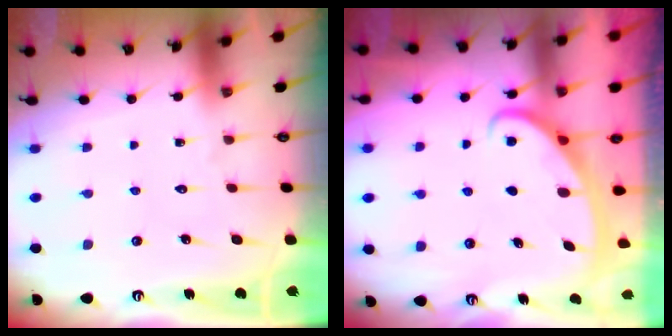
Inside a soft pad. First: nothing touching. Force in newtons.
{"total": 2.9, "press": 2.9, "slide": 0.4}